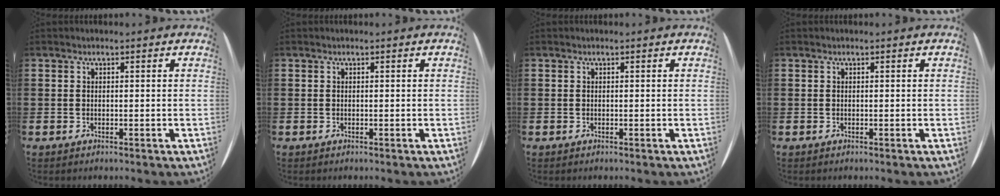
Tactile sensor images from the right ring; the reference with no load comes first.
{"total": 0.0}
{"total": 0.0}
{"total": 0.0}